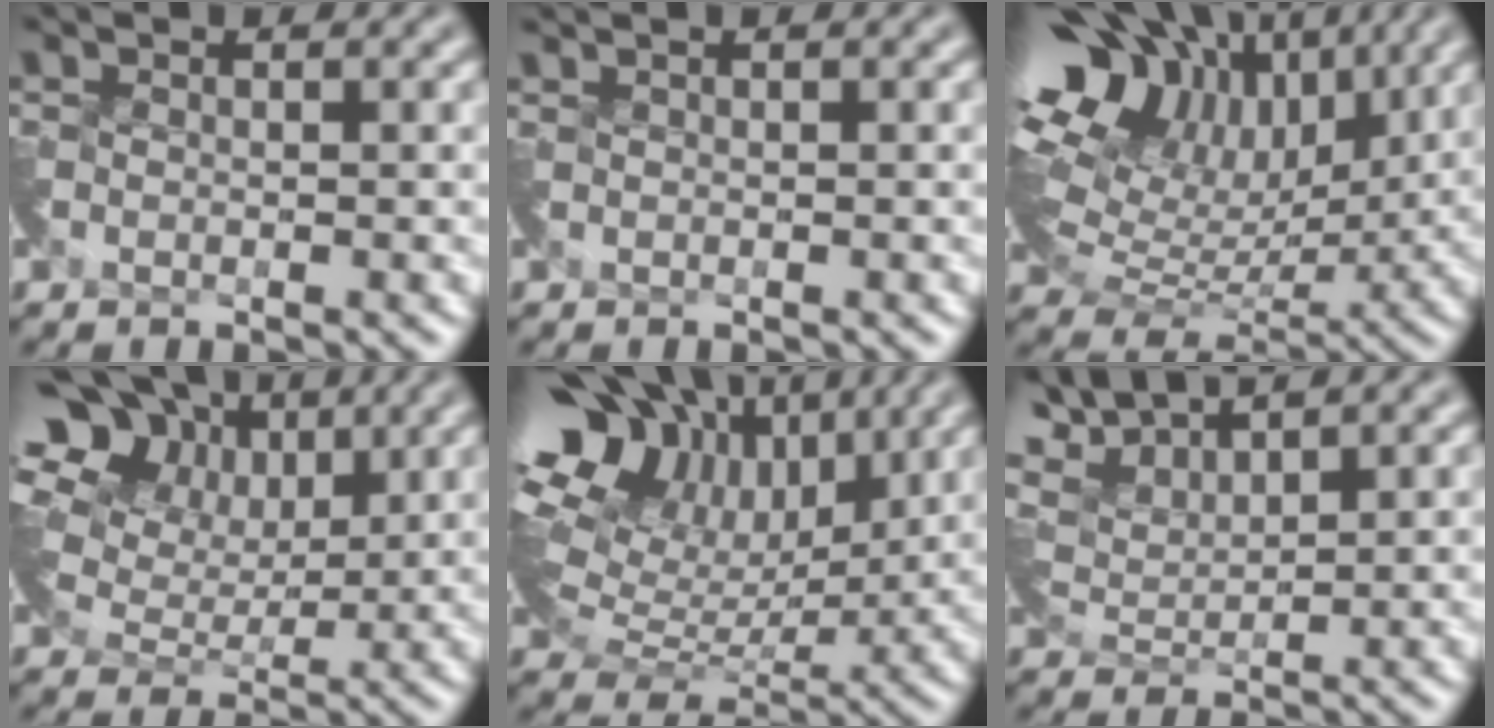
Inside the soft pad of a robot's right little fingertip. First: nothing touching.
{"total": 0.0}
{"total": 14.5, "force": [6.9, 8.8, 9.2], "torque": [-0.185, 0.043, 0.132]}
{"total": 15.8, "force": [9.1, 9.8, 8.3], "torque": [-0.168, 0.059, 0.138]}
{"total": 13.6, "force": [7.5, 8.1, 7.9], "torque": [-0.170, 0.050, 0.137]}
{"total": 5.5, "force": [5.0, 1.3, 1.9], "torque": [-0.056, 0.015, 0.091]}